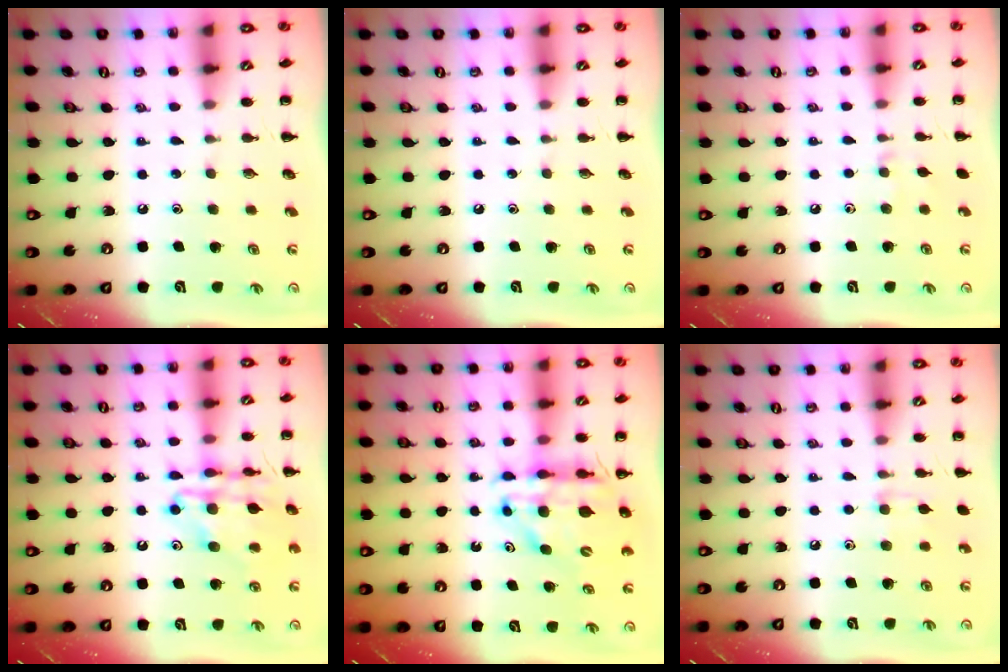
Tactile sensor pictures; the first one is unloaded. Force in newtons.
{"total": 0.0}
{"total": 2.9, "press": 2.7, "slide": 1.0}
{"total": 15.2, "press": 15.1, "slide": 1.7}
{"total": 12.3, "press": 11.7, "slide": 3.7}
{"total": 6.5, "press": 6.1, "slide": 2.2}